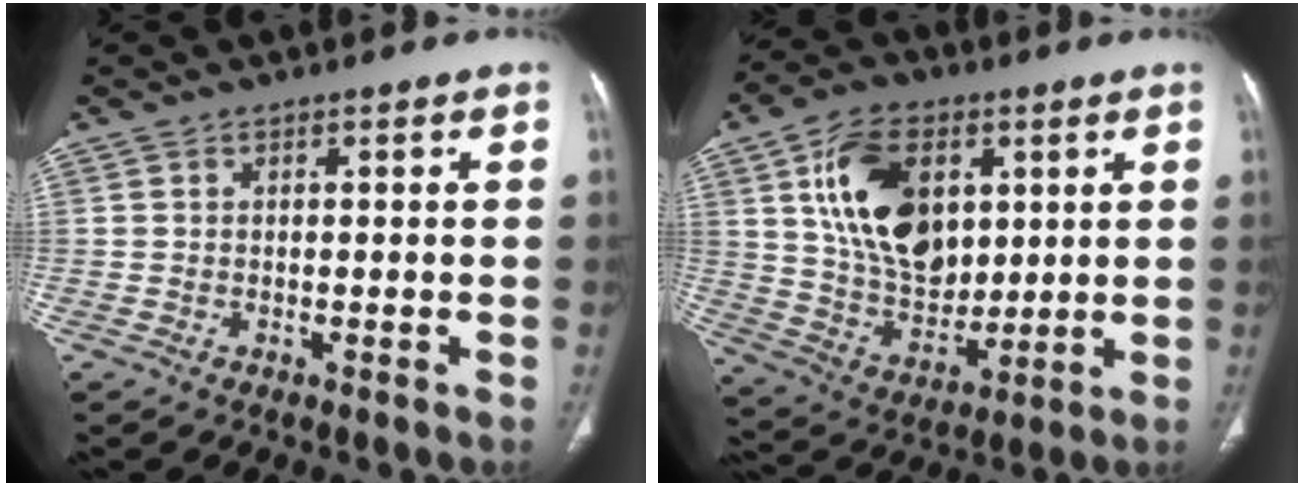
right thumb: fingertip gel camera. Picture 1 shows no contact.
{"total": 18.3, "force": [5.6, 11.9, 12.7], "torque": [-0.187, -0.022, 0.111]}